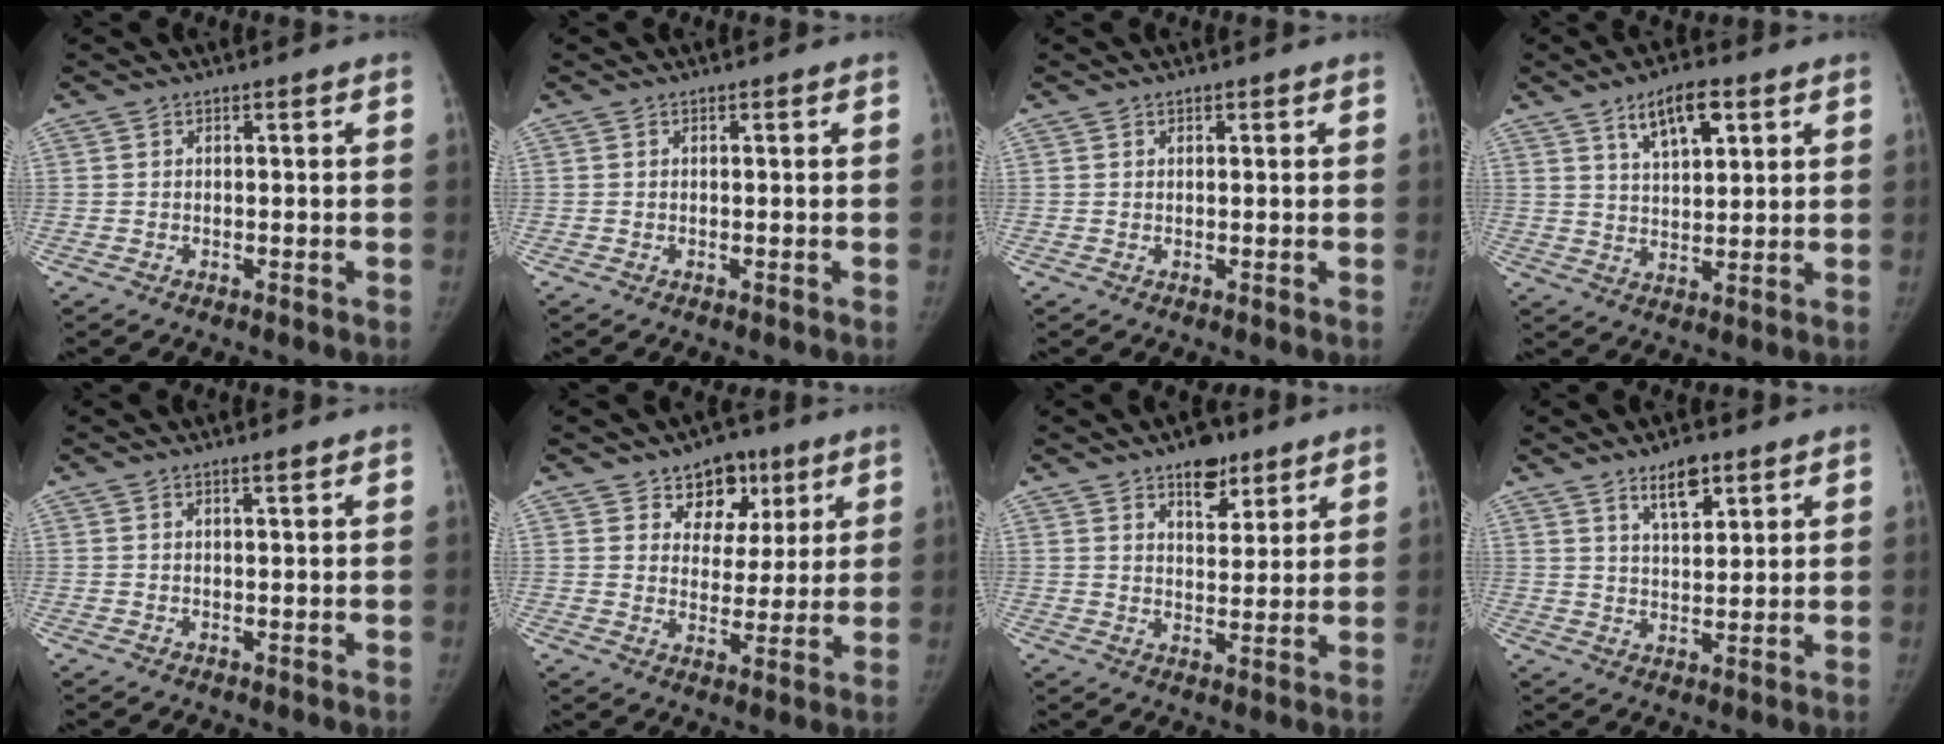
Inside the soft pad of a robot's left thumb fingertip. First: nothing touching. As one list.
[{"total": 0.0}, {"total": 0.6, "force": [0.3, 0.5, 0.1], "torque": [0.002, 0.000, 0.002]}, {"total": 8.6, "force": [4.5, 3.8, 6.3], "torque": [-0.086, -0.020, 0.076]}, {"total": 1.1, "force": [0.8, 0.1, 0.8], "torque": [-0.012, -0.005, 0.014]}, {"total": 9.8, "force": [5.6, 7.3, 3.3], "torque": [-0.003, -0.020, 0.084]}, {"total": 7.9, "force": [5.2, 4.2, 4.2], "torque": [-0.030, -0.028, 0.078]}, {"total": 6.7, "force": [4.3, 2.8, 4.4], "torque": [-0.054, -0.028, 0.072]}]